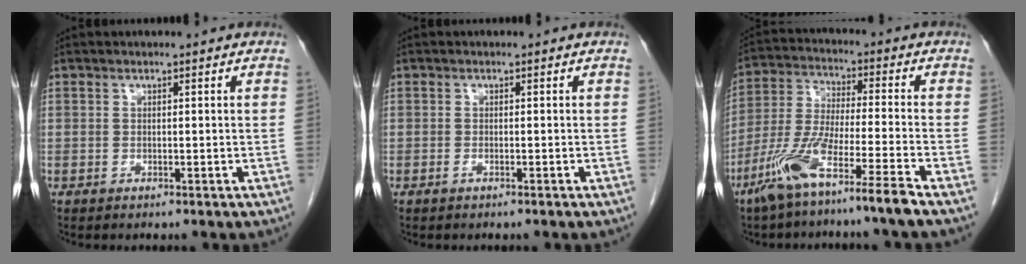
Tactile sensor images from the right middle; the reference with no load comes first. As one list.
[{"total": 0.6, "force": [-0.4, 0.0, 0.4], "torque": [-0.010, 0.000, -0.007]}, {"total": 10.7, "force": [-7.4, -0.9, 7.7], "torque": [-0.158, -0.026, -0.146]}]